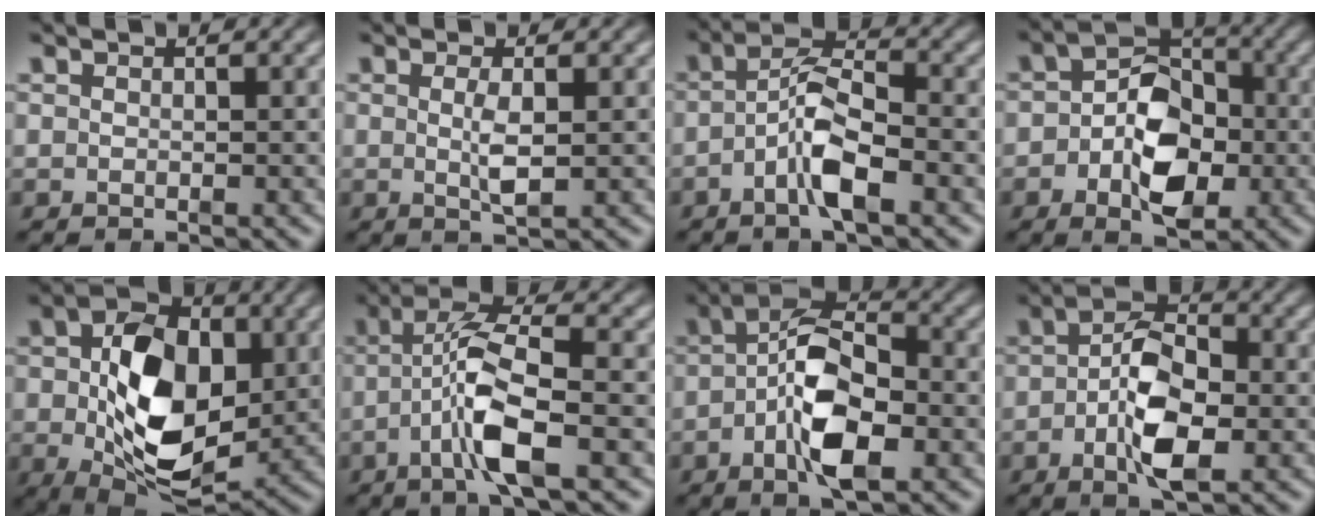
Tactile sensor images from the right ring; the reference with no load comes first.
{"total": 2.2, "force": [-0.2, 0.1, 2.2], "torque": [-0.035, -0.003, 0.001]}
{"total": 5.6, "force": [-1.3, 2.6, 4.8], "torque": [-0.077, -0.003, -0.028]}
{"total": 8.4, "force": [-1.6, 5.6, 6.0], "torque": [-0.081, -0.001, -0.030]}
{"total": 13.5, "force": [-0.7, 8.7, 10.3], "torque": [-0.174, -0.033, 0.002]}
{"total": 6.4, "force": [0.1, 2.4, 5.9], "torque": [-0.110, -0.003, -0.003]}
{"total": 8.8, "force": [-1.1, 4.7, 7.3], "torque": [-0.109, -0.012, -0.022]}
{"total": 7.4, "force": [-1.2, 3.8, 6.3], "torque": [-0.088, -0.002, -0.025]}